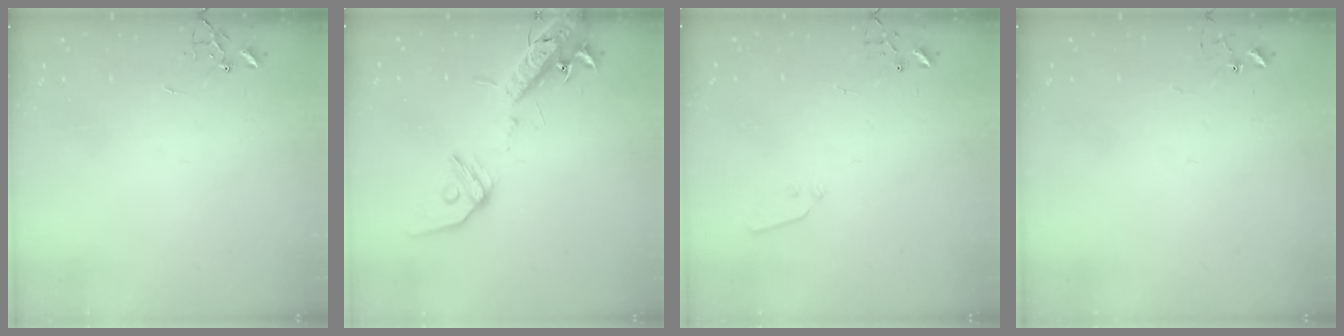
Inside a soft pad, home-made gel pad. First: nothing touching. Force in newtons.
{"total": 15.4, "press": 15.0, "slide": 3.5}
{"total": 3.6, "press": 3.6, "slide": 0.6}
{"total": 5.2, "press": 5.2, "slide": 0.4}